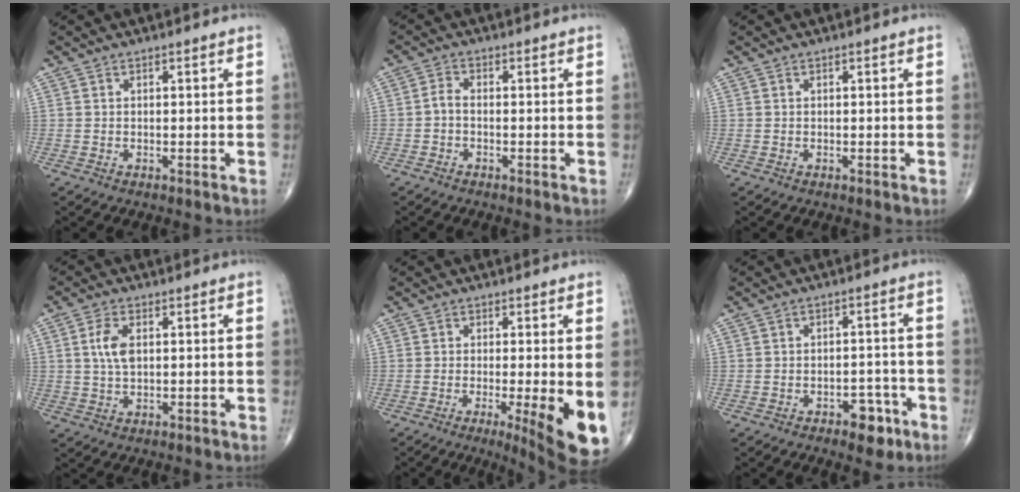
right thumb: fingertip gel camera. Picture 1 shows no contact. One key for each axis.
{"total": 2.0, "fx": -0.7, "fy": 1.1, "fz": 1.5, "tx": -0.029, "ty": 0.008, "tz": -0.021}
{"total": 0.0}
{"total": 4.9, "fx": 1.0, "fy": 2.5, "fz": 4.0, "tx": -0.087, "ty": -0.001, "tz": 0.018}
{"total": 10.9, "fx": -2.5, "fy": 2.6, "fz": 10.4, "tx": -0.144, "ty": -0.025, "tz": -0.033}
{"total": 7.4, "fx": -4.2, "fy": 3.7, "fz": 4.9, "tx": -0.040, "ty": 0.031, "tz": -0.056}